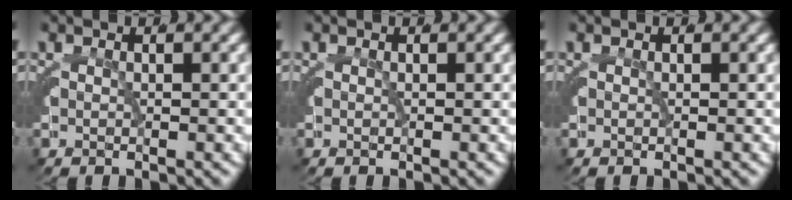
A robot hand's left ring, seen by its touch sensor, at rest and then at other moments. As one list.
[{"total": 0.0}, {"total": 0.0}]